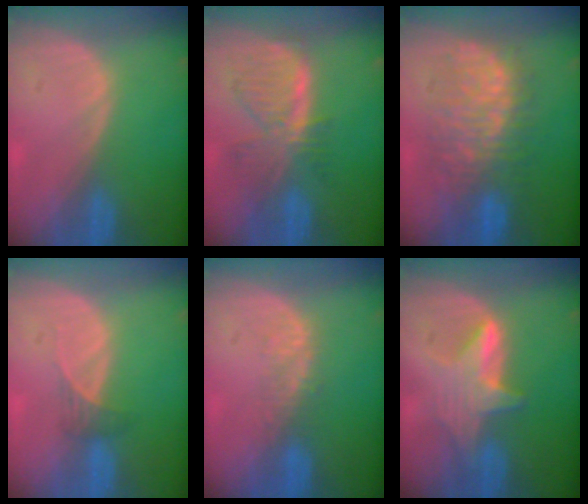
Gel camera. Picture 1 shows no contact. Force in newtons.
{"total": 7.5, "press": 6.8, "slide": 3.1}
{"total": 10.1, "press": 10.0, "slide": 1.1}
{"total": 1.8, "press": 1.6, "slide": 0.8}
{"total": 2.9, "press": 2.3, "slide": 1.8}
{"total": 5.8, "press": 5.7, "slide": 0.7}